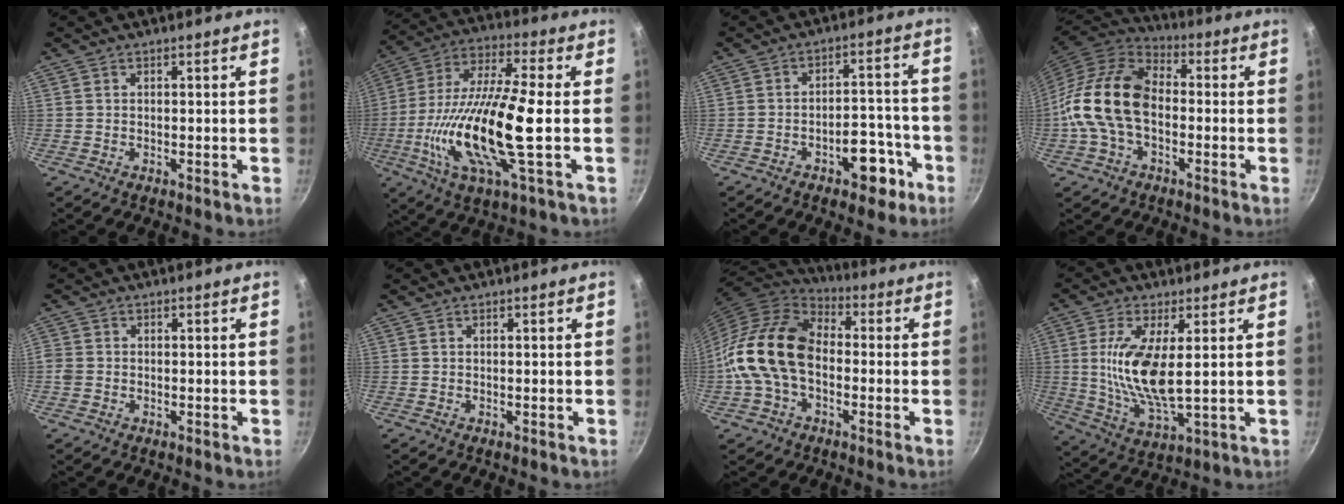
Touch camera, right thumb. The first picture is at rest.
{"total": 20.1, "force": [-3.3, 4.9, 19.2], "torque": [-0.378, 0.018, -0.071]}
{"total": 8.8, "force": [-4.7, 4.7, 5.8], "torque": [-0.047, 0.046, -0.053]}
{"total": 16.3, "force": [-1.9, 10.6, 12.2], "torque": [-0.210, 0.035, -0.052]}
{"total": 2.1, "force": [-0.4, 1.8, 0.9], "torque": [-0.016, 0.004, -0.010]}
{"total": 0.0}
{"total": 16.1, "force": [-1.9, 11.0, 11.5], "torque": [-0.193, 0.037, -0.052]}
{"total": 13.0, "force": [1.9, 4.7, 11.9], "torque": [-0.240, -0.017, 0.040]}